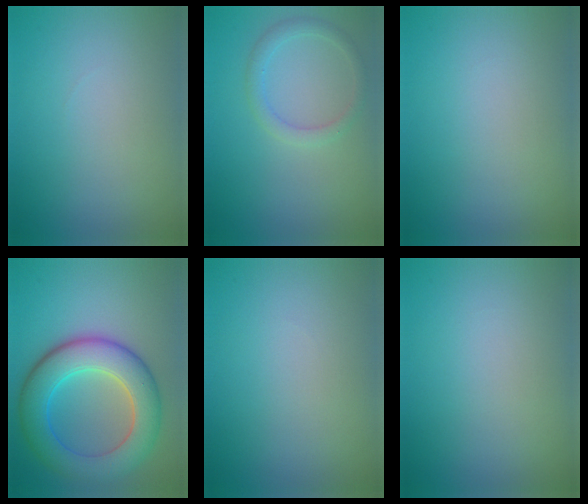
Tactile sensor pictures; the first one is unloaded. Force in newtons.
{"total": 1.8, "press": 1.8, "slide": 0.1}
{"total": 0.0}
{"total": 8.3, "press": 8.3, "slide": 0.1}
{"total": 0.0}
{"total": 0.0}